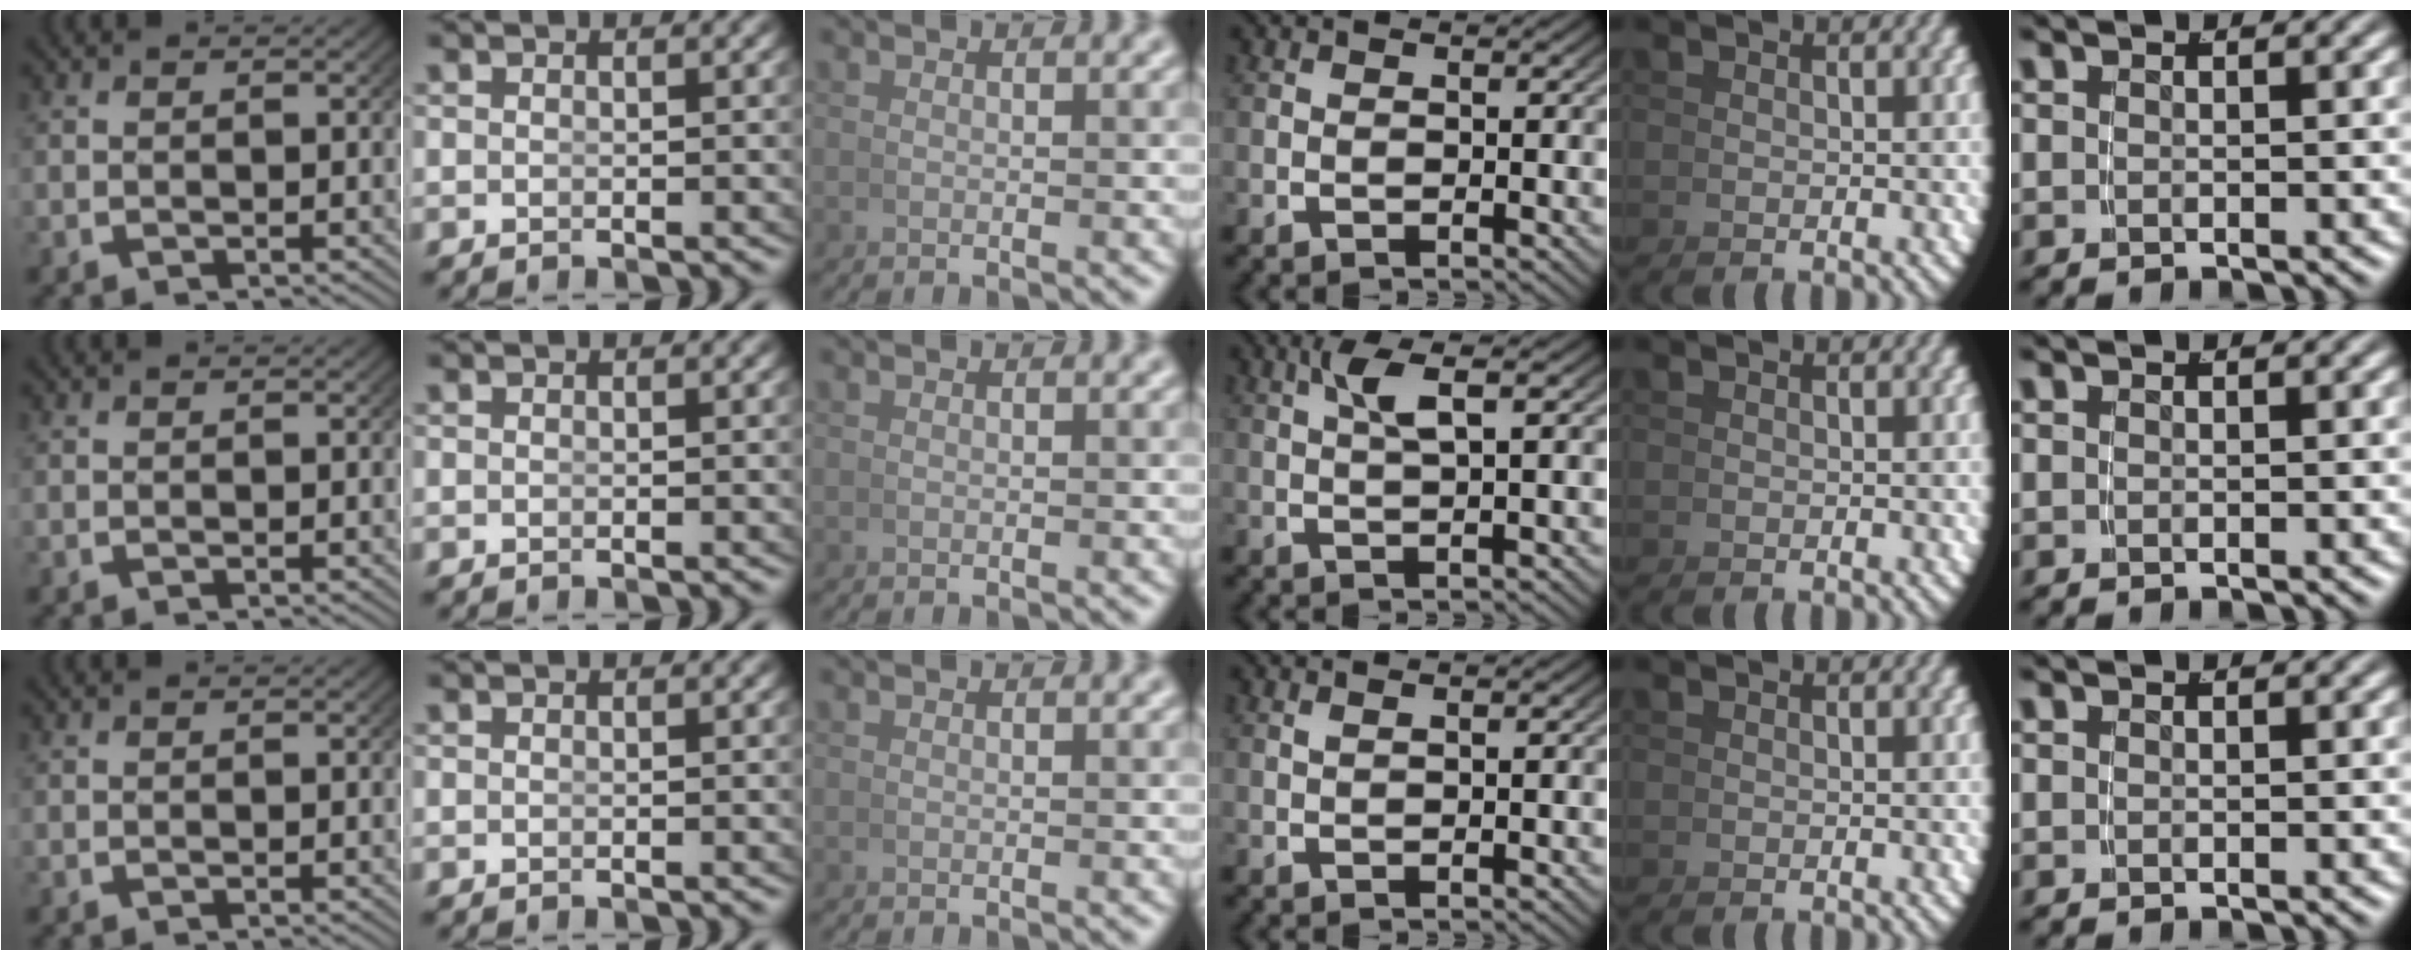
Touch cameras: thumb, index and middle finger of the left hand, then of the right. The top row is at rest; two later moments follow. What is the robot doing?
{"motion": "grasp_and_lifting", "object": "coin"}